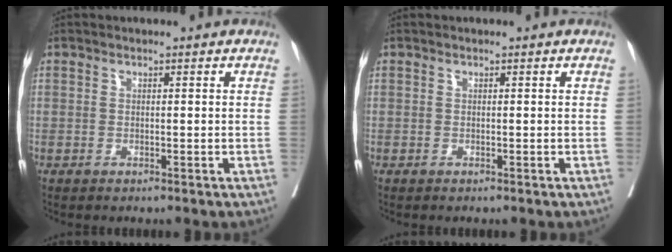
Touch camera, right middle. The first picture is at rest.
{"total": 0.0}